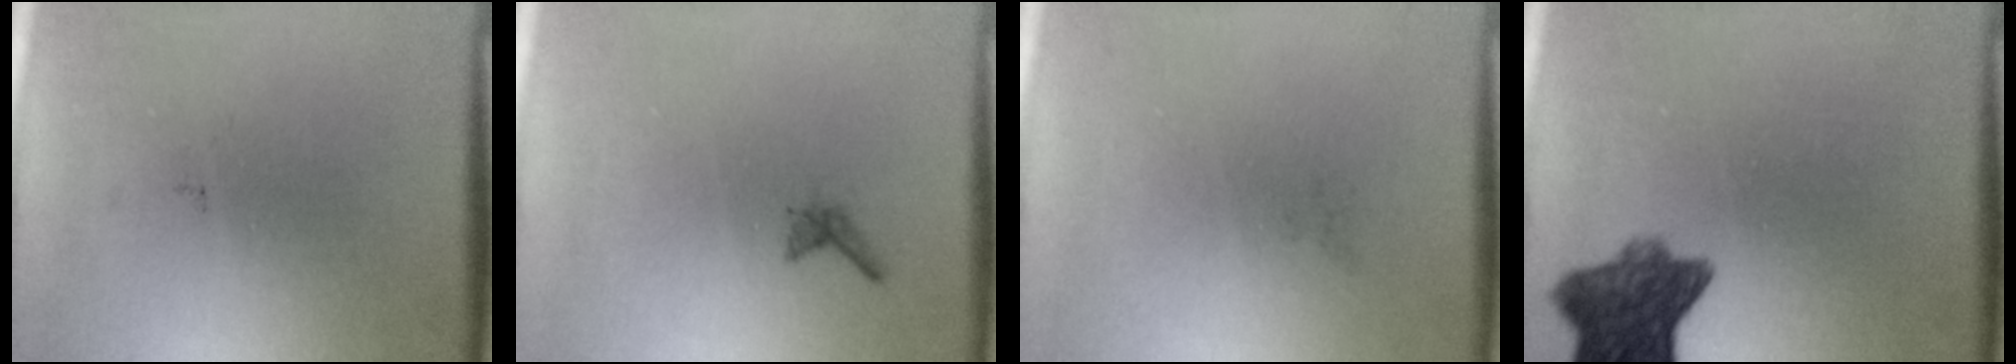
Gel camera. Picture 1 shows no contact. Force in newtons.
{"total": 0.6}
{"total": 0.0}
{"total": 8.6}